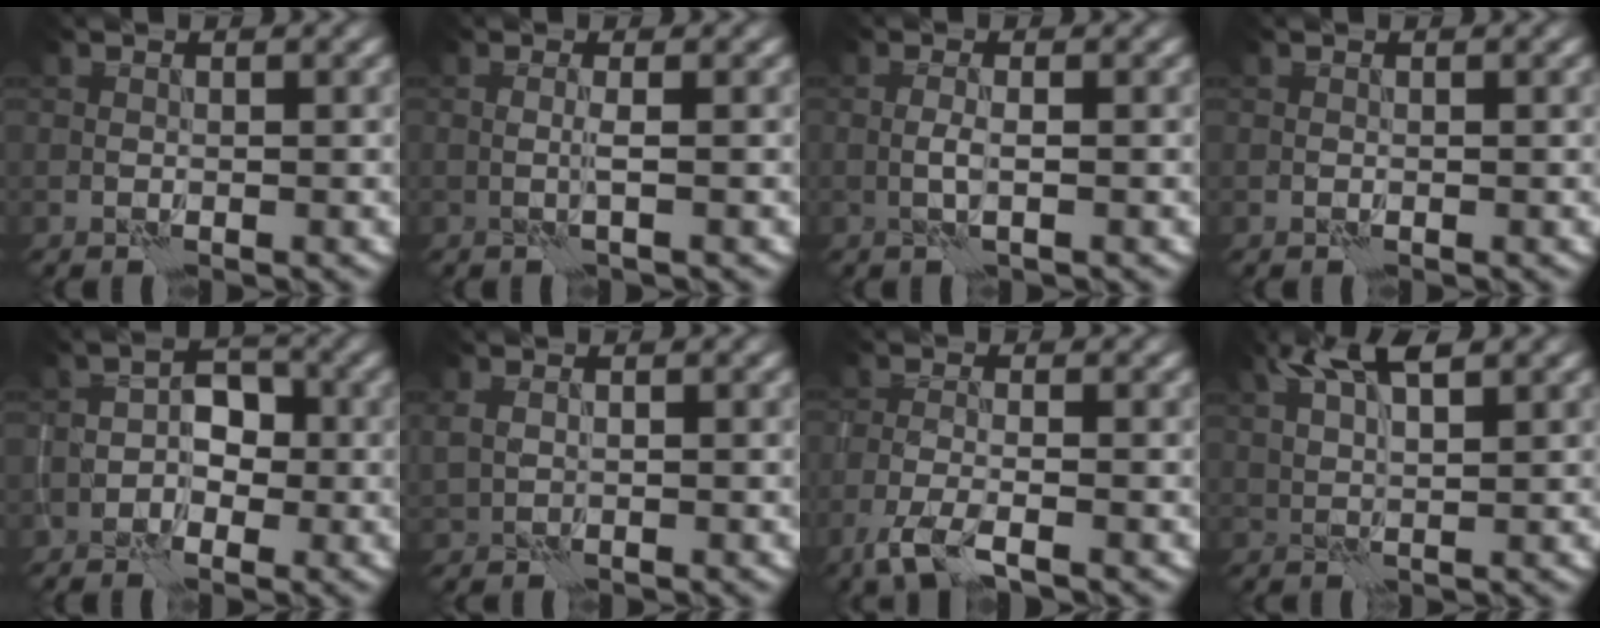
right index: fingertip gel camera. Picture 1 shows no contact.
{"total": 1.1, "force": [0.5, -0.9, 0.2], "torque": [-0.008, -0.002, 0.010]}
{"total": 0.9, "force": [0.3, -0.6, 0.5], "torque": [-0.015, -0.001, 0.006]}
{"total": 0.0}
{"total": 2.3, "force": [-0.8, 1.5, 1.6], "torque": [-0.014, 0.010, -0.014]}
{"total": 0.8, "force": [0.8, -0.1, -0.2], "torque": [0.002, -0.004, 0.021]}
{"total": 2.9, "force": [-2.1, 0.2, 2.0], "torque": [-0.047, -0.005, -0.048]}
{"total": 4.2, "force": [3.1, 0.5, 2.8], "torque": [-0.061, 0.008, 0.060]}